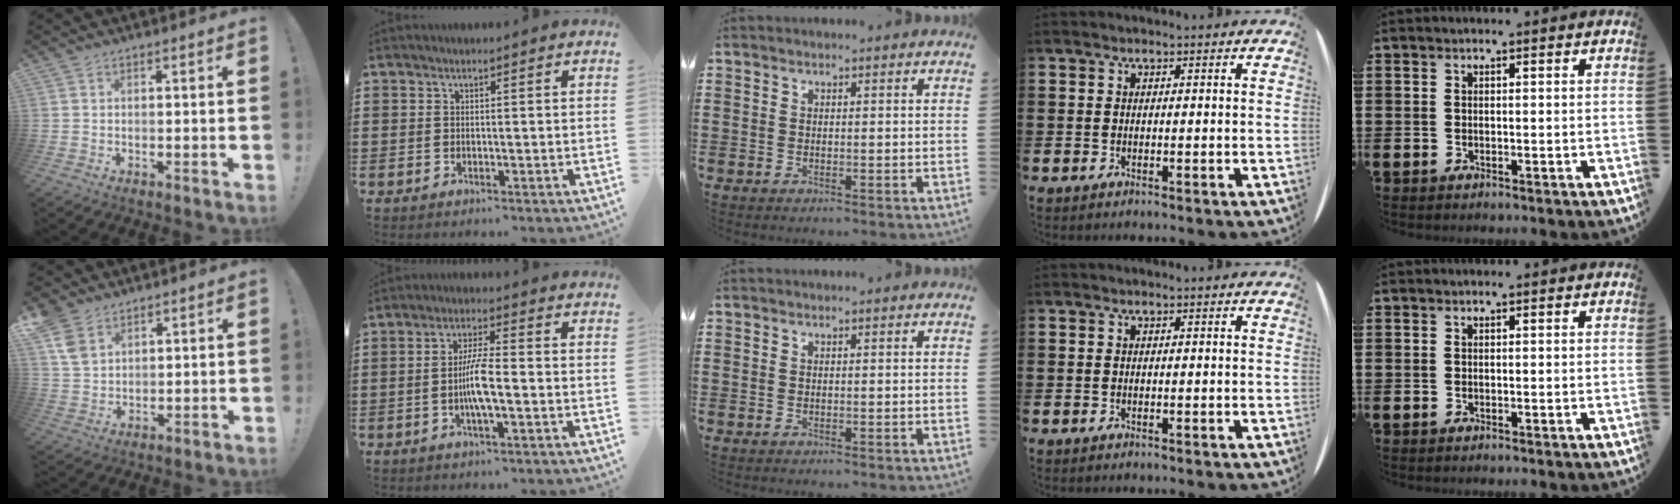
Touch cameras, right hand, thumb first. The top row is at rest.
{"thumb": {"total": 7.9, "force": [5.0, 4.9, 3.8], "torque": [-0.064, -0.017, 0.100]}, "index": {"total": 5.8, "force": [-1.3, 1.0, 5.6], "torque": [-0.112, -0.001, -0.029]}}